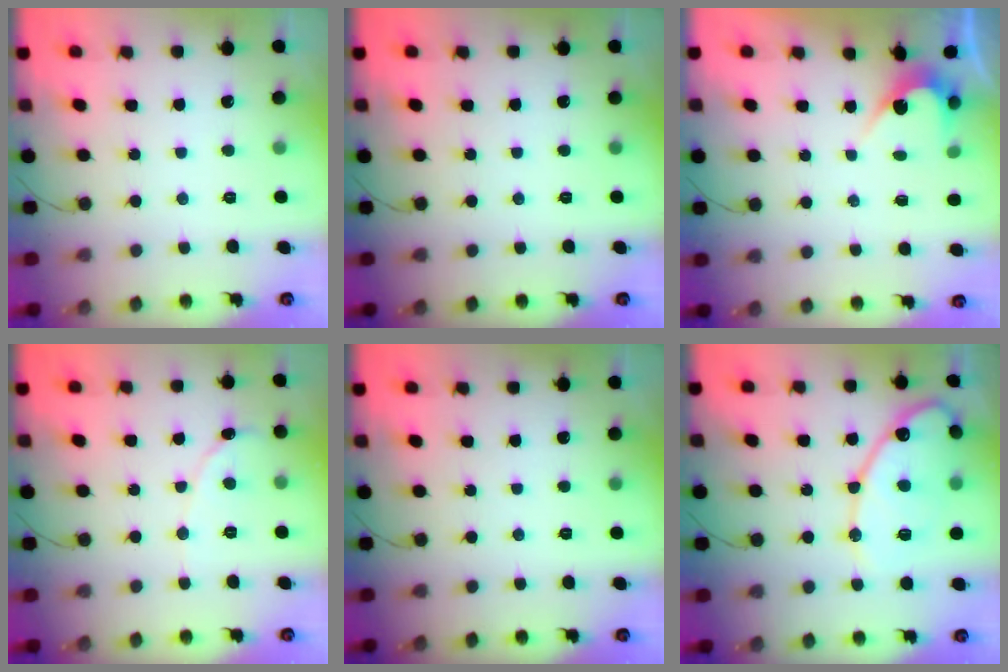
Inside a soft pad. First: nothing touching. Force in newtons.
{"total": 0.0}
{"total": 2.9, "press": 2.9, "slide": 0.1}
{"total": 2.1, "press": 2.1, "slide": 0.2}
{"total": 0.0}
{"total": 15.3, "press": 15.2, "slide": 1.2}